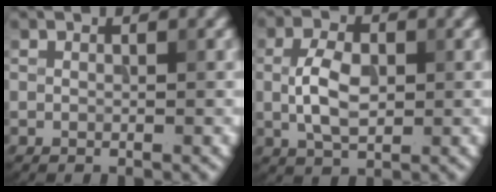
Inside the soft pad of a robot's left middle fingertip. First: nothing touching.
{"total": 4.3, "force": [0.0, 2.5, 3.4], "torque": [-0.075, 0.003, 0.000]}